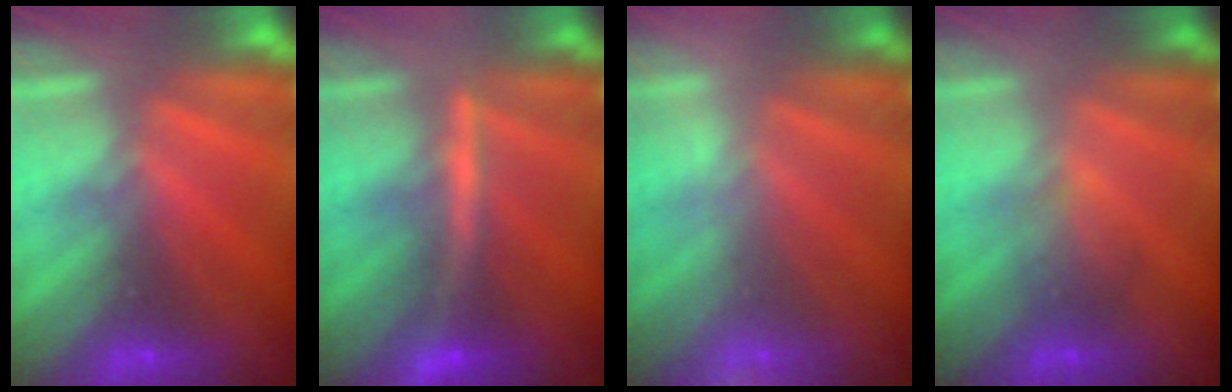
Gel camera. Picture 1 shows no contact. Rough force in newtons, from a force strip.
{"total": 2.8}
{"total": 2.1}
{"total": 1.8}